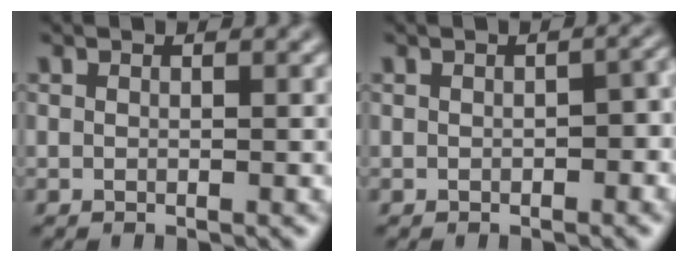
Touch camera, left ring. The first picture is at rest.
{"total": 2.0, "force": [-0.4, 1.0, 1.7], "torque": [-0.022, 0.001, -0.006]}